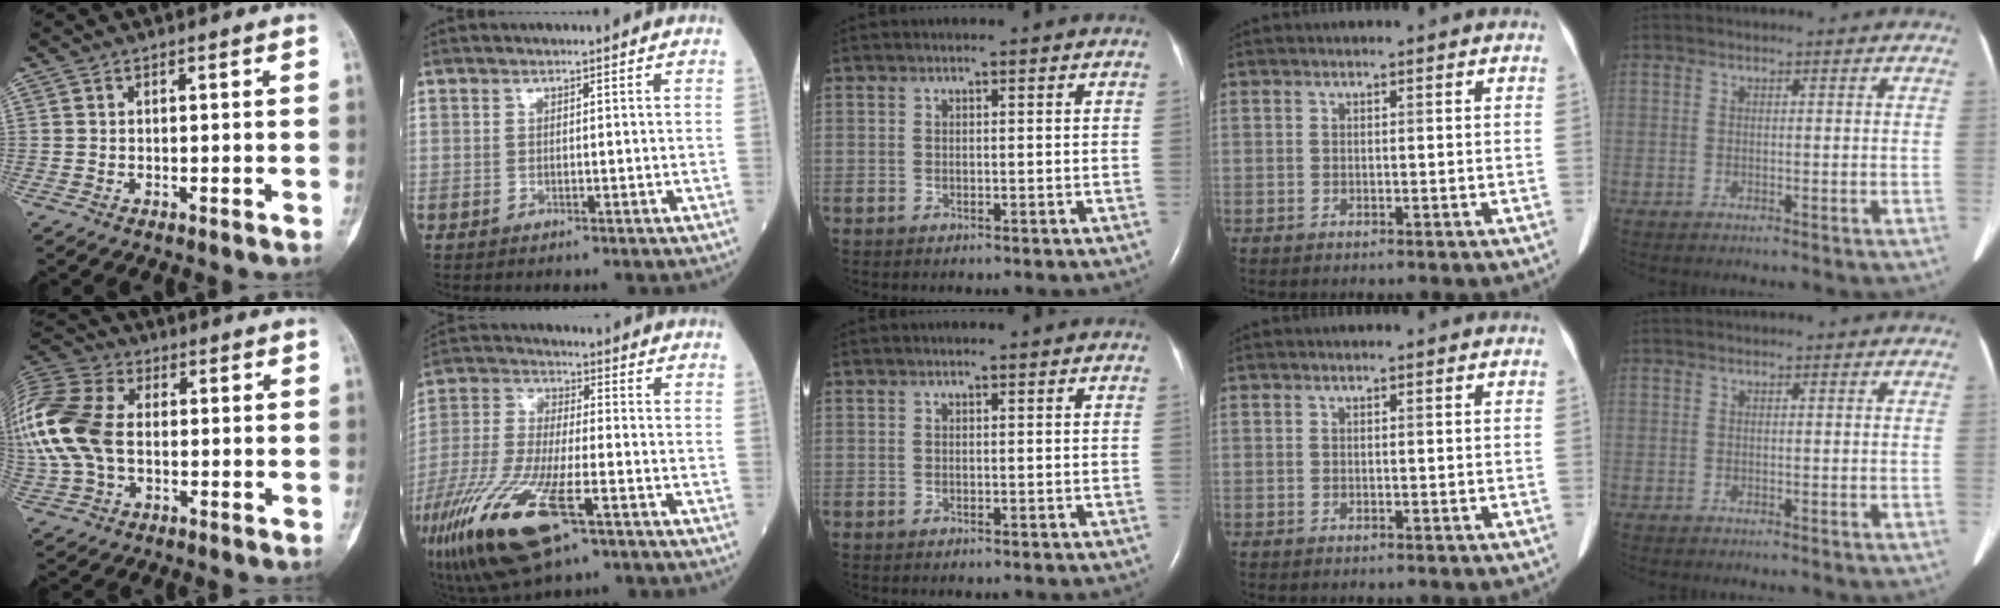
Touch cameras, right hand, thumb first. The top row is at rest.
{"thumb": {"total": 18.9, "force": [0.3, 12.6, 14.1], "torque": [-0.353, 0.016, 0.005]}, "index": {"total": 19.8, "force": [-10.0, 5.7, 16.2], "torque": [-0.375, -0.046, -0.180]}}